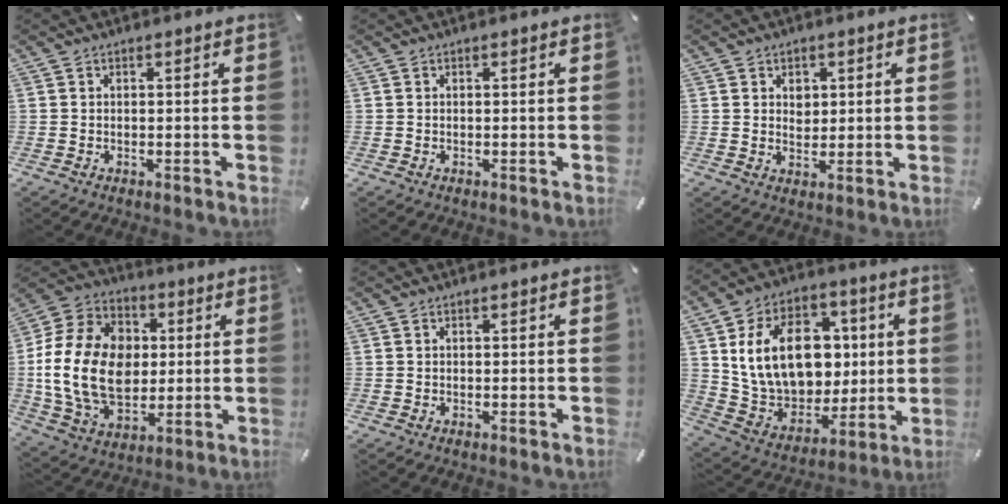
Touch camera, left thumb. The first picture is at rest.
{"total": 0.0}
{"total": 3.6, "force": [1.2, 3.1, 1.3], "torque": [-0.007, -0.004, 0.015]}
{"total": 21.0, "force": [-0.6, 16.1, 13.5], "torque": [-0.283, 0.014, -0.009]}
{"total": 0.0}
{"total": 20.4, "force": [4.0, 15.4, 12.8], "torque": [-0.246, -0.006, 0.079]}